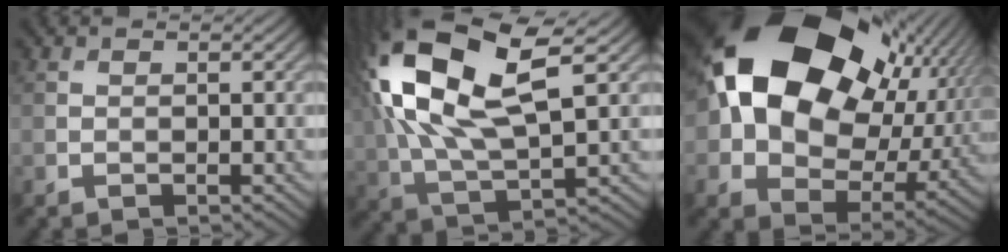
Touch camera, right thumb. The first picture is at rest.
{"total": 17.0, "force": [5.1, 7.7, 14.3], "torque": [-0.328, 0.017, 0.093]}
{"total": 20.5, "force": [4.6, 14.8, 13.4], "torque": [-0.272, -0.012, 0.101]}